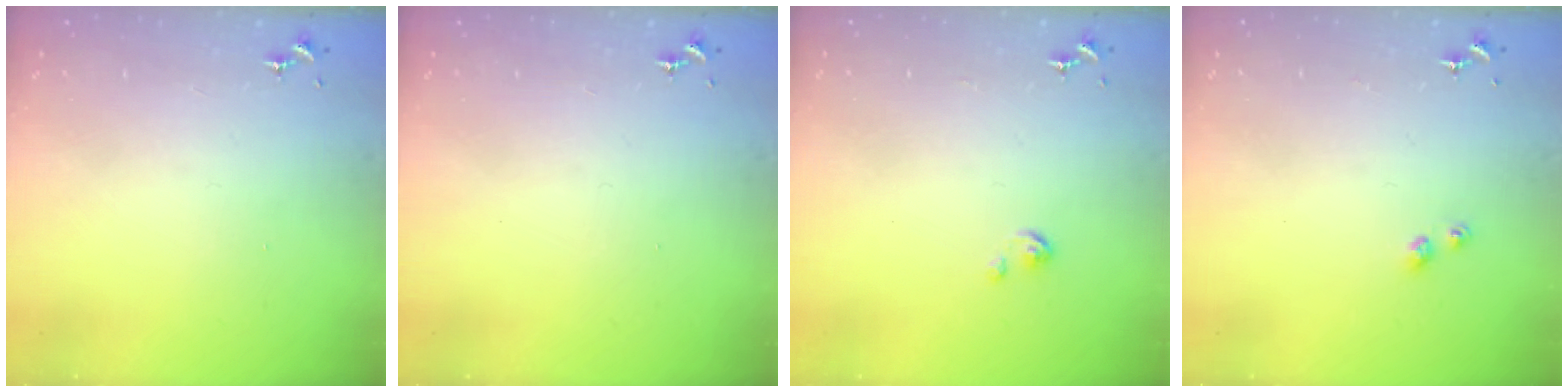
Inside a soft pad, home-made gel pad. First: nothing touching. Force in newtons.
{"total": 0.0}
{"total": 2.2, "press": 2.2, "slide": 0.2}
{"total": 4.6, "press": 4.6, "slide": 0.3}